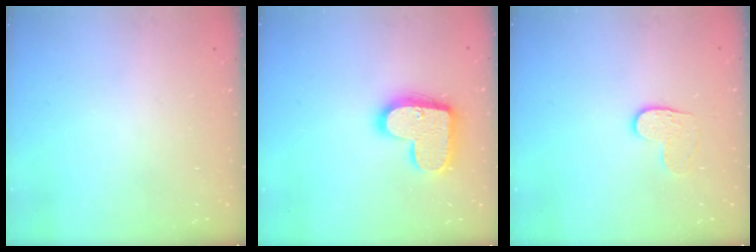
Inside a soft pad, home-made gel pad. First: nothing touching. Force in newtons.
{"total": 17.1, "press": 17.1, "slide": 1.0}
{"total": 4.3, "press": 4.3, "slide": 0.5}